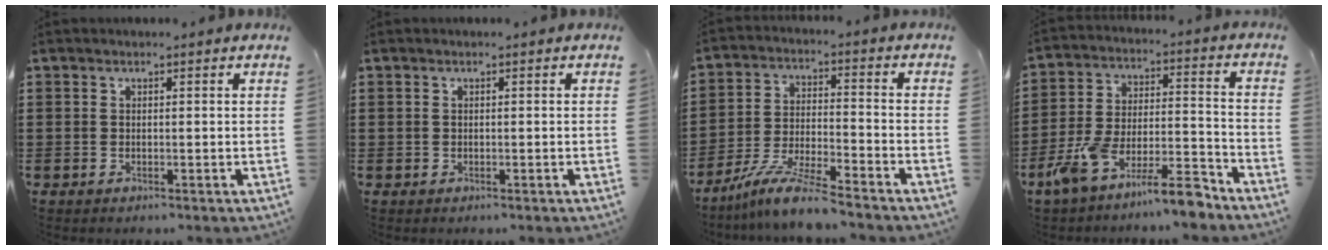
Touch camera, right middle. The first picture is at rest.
{"total": 0.0}
{"total": 8.6, "force": [-7.6, 0.2, 4.1], "torque": [-0.090, -0.003, -0.151]}
{"total": 10.8, "force": [-9.3, 1.5, 5.5], "torque": [-0.099, 0.020, -0.179]}